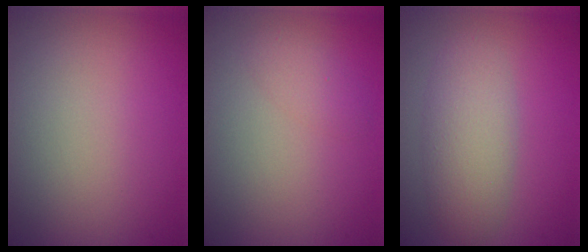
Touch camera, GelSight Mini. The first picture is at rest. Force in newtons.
{"total": 1.2, "press": 1.2, "slide": 0.1}
{"total": 4.0, "press": 4.0, "slide": 0.1}